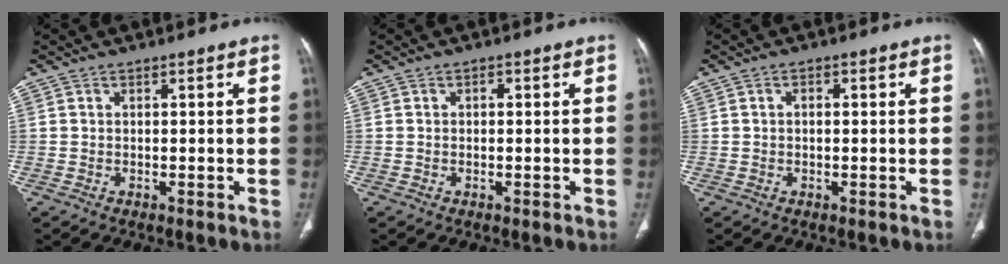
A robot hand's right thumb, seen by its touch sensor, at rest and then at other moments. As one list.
[{"total": 0.8, "force": [0.1, 0.5, 0.6], "torque": [-0.009, 0.002, 0.001]}, {"total": 1.2, "force": [0.1, 0.6, 1.0], "torque": [-0.021, 0.006, 0.001]}]